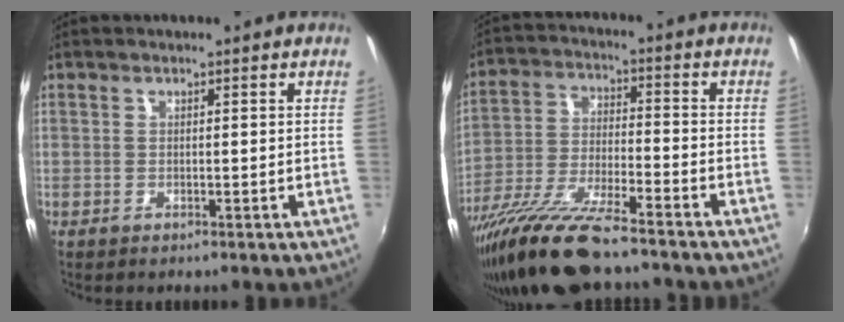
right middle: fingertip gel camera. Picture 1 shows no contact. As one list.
[{"total": 16.0, "force": [-12.6, 2.5, 9.5], "torque": [-0.196, -0.037, -0.233]}]